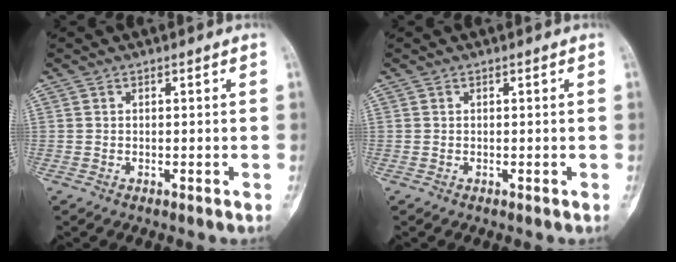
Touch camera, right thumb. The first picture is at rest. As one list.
[{"total": 0.0}]